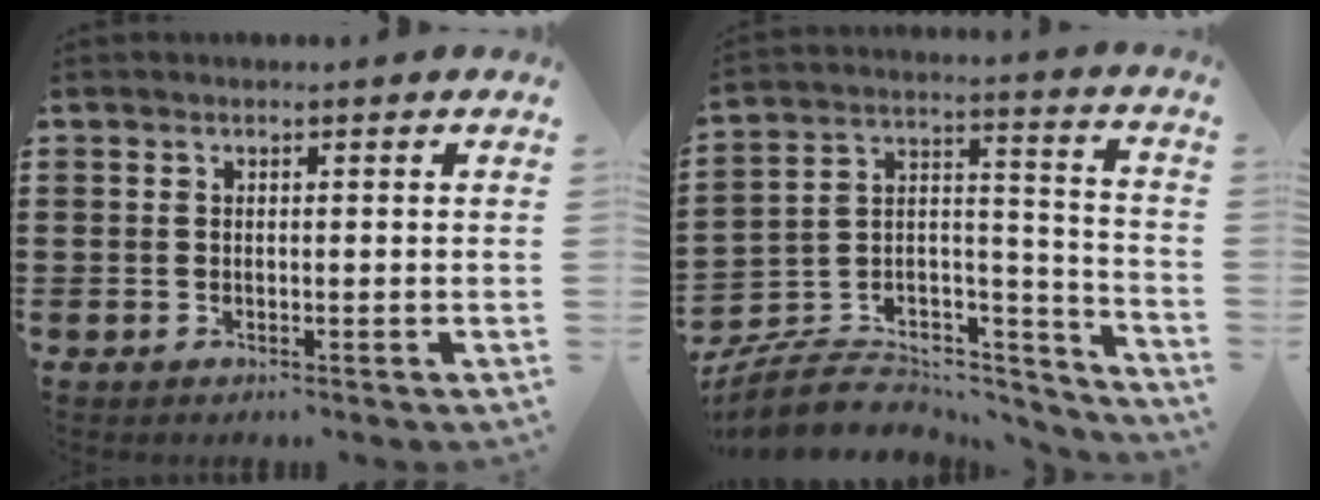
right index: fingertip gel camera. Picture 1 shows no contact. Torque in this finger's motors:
{"motor_torque": [-1.82, 0.33, -1.05, -0.21]}